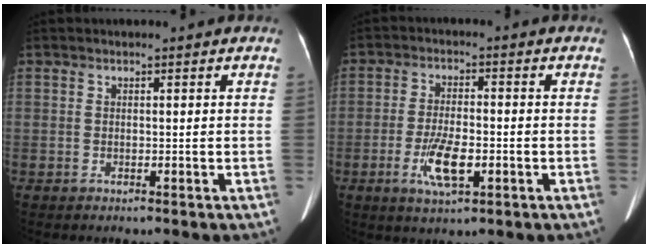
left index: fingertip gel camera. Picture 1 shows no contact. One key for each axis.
{"total": 6.7, "fx": -2.4, "fy": 2.1, "fz": 5.9, "tx": -0.121, "ty": -0.005, "tz": -0.039}